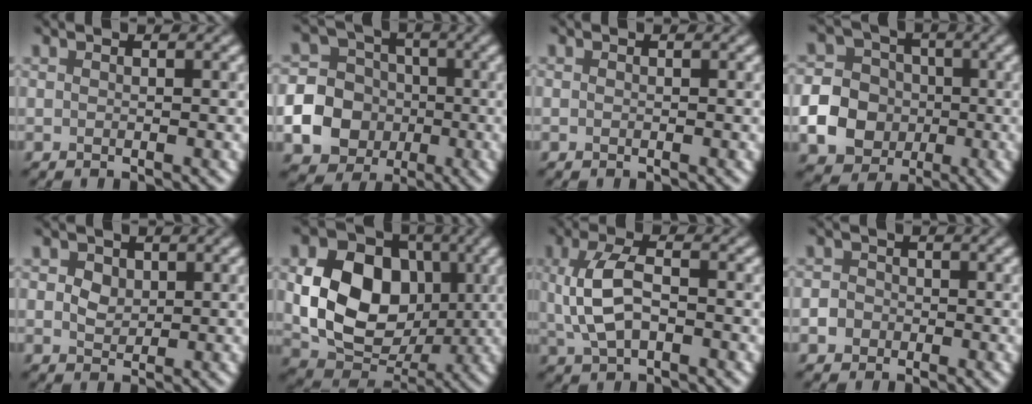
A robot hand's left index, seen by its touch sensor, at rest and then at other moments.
{"total": 14.0, "force": [-4.0, 13.0, 3.0], "torque": [-0.092, -0.035, -0.086]}
{"total": 0.0}
{"total": 7.3, "force": [-1.9, 6.5, 2.6], "torque": [-0.040, -0.006, -0.060]}
{"total": 1.4, "force": [0.2, 1.3, 0.5], "torque": [-0.009, -0.002, 0.006]}
{"total": 10.0, "force": [0.4, 7.8, 6.2], "torque": [-0.120, -0.005, 0.011]}
{"total": 5.0, "force": [0.2, 2.8, 4.1], "torque": [-0.091, 0.003, 0.003]}
{"total": 1.7, "force": [-0.8, 1.6, 0.1], "torque": [0.016, 0.000, -0.014]}